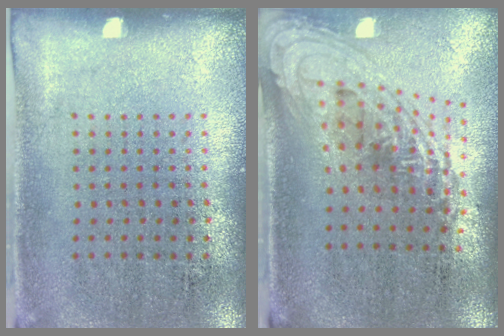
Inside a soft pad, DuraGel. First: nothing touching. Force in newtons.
{"total": 2.1, "press": 1.5, "slide": 1.4}